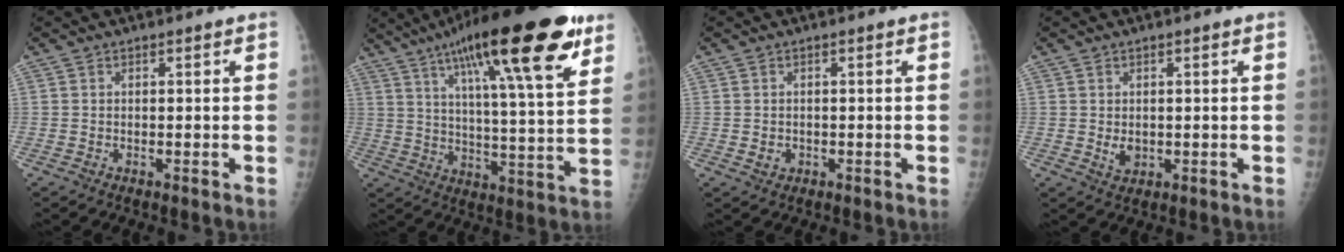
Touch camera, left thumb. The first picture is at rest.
{"total": 25.6, "force": [14.6, 5.1, 20.3], "torque": [-0.311, -0.034, 0.225]}
{"total": 1.7, "force": [-0.4, 1.5, 0.8], "torque": [-0.006, 0.001, 0.000]}
{"total": 2.5, "force": [-0.1, 1.9, 1.7], "torque": [-0.021, -0.004, 0.007]}